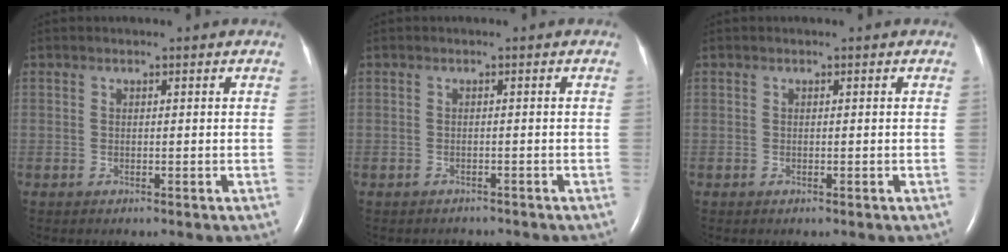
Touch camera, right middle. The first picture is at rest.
{"total": 1.6, "force": [-1.5, 0.5, -0.2], "torque": [-0.001, -0.003, -0.020]}
{"total": 0.0}